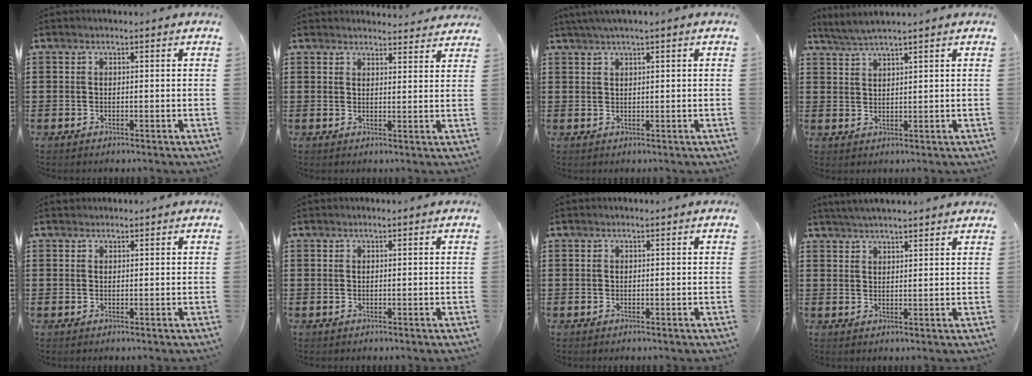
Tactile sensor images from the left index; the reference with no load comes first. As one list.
[{"total": 2.8, "force": [2.8, 0.3, 0.2], "torque": [-0.004, -0.012, 0.051]}, {"total": 1.6, "force": [0.9, -0.1, 1.3], "torque": [-0.023, -0.001, 0.017]}, {"total": 2.7, "force": [2.4, -0.4, 1.1], "torque": [-0.027, -0.001, 0.045]}, {"total": 0.6, "force": [0.6, 0.3, 0.0], "torque": [0.000, 0.002, 0.012]}, {"total": 0.0}, {"total": 0.0}, {"total": 2.8, "force": [2.8, -0.3, 0.5], "torque": [-0.015, -0.004, 0.052]}]